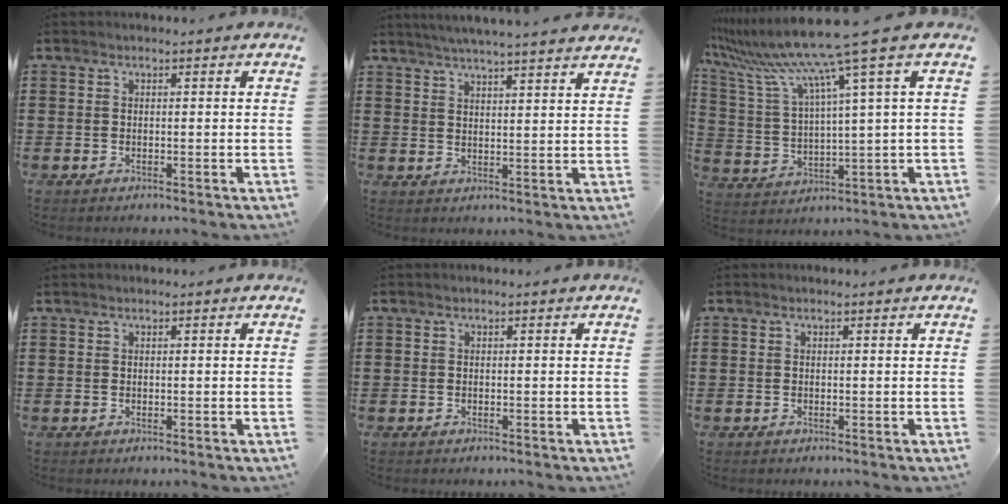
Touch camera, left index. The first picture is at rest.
{"total": 4.1, "force": [3.9, -0.8, 1.0], "torque": [-0.032, -0.018, 0.068]}
{"total": 11.2, "force": [7.5, -0.9, 8.3], "torque": [-0.197, -0.041, 0.113]}
{"total": 0.0}
{"total": 0.0}
{"total": 0.0}